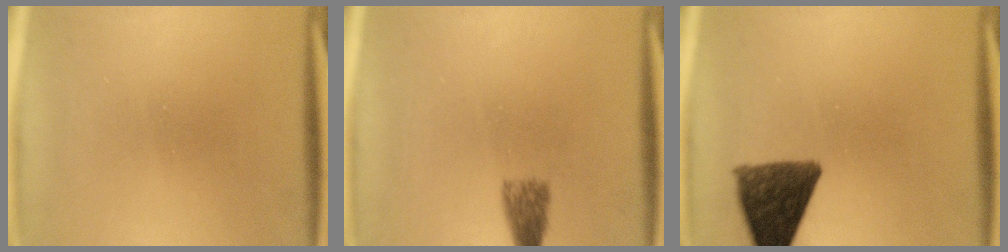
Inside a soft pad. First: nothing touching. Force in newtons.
{"total": 2.7}
{"total": 10.0}